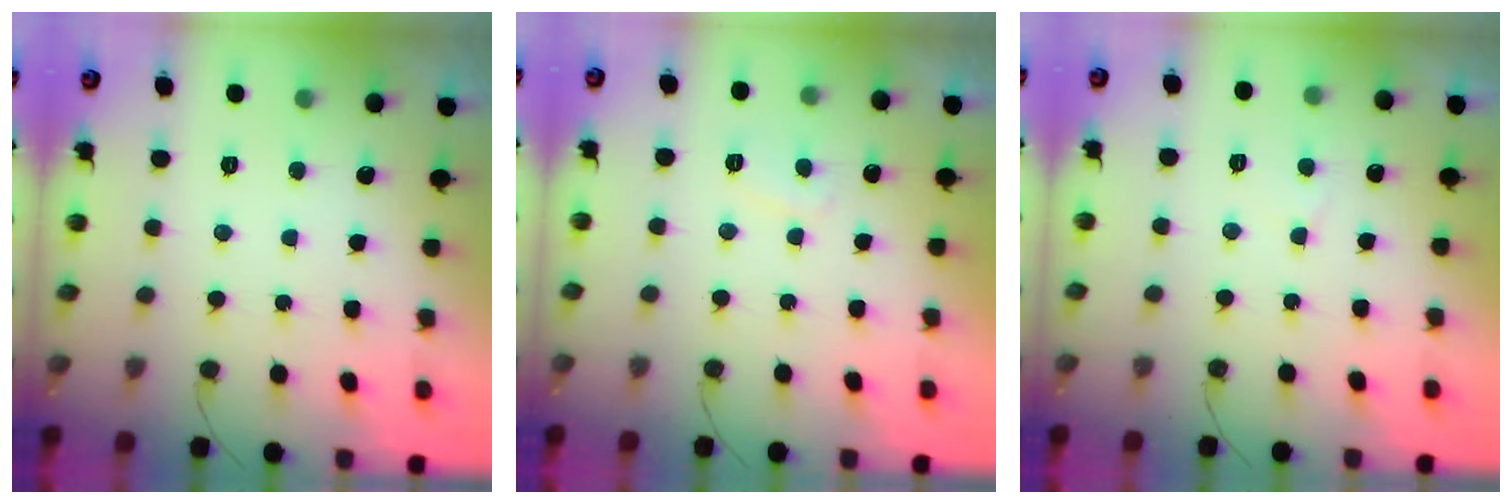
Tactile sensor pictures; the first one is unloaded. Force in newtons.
{"total": 2.7, "press": 2.6, "slide": 0.7}
{"total": 2.5, "press": 2.4, "slide": 0.4}